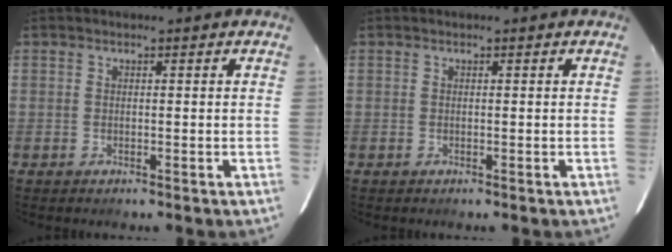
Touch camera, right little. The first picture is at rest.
{"total": 0.0}